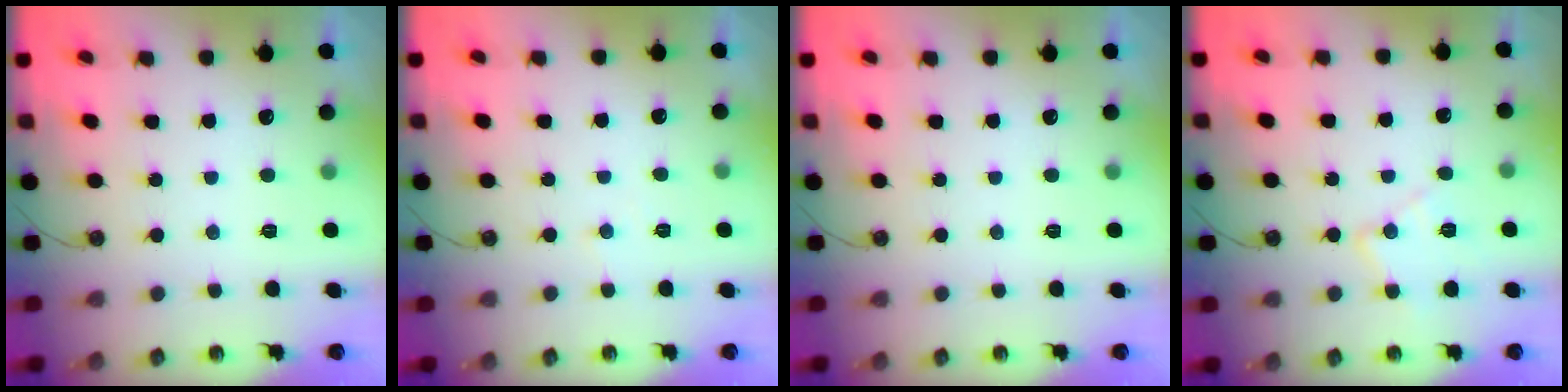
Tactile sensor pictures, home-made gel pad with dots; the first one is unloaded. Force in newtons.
{"total": 3.9, "press": 3.9, "slide": 0.6}
{"total": 0.0}
{"total": 10.1, "press": 10.1, "slide": 0.8}